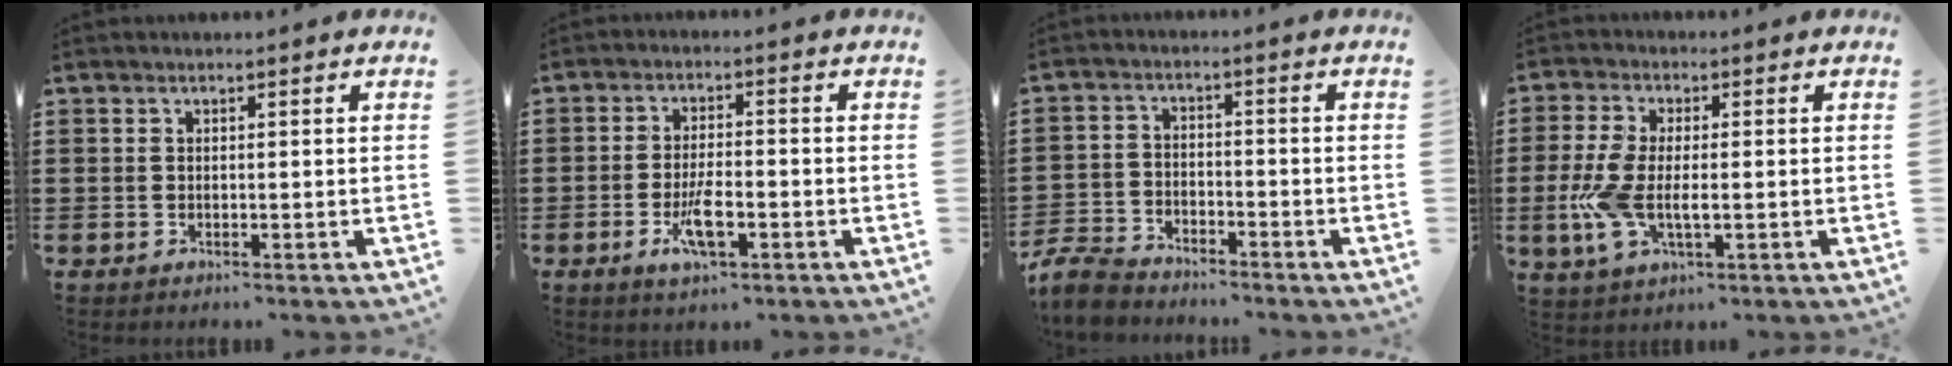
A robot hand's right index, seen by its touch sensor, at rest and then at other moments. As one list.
[{"total": 5.5, "force": [-2.2, 1.7, 4.7], "torque": [-0.096, -0.003, -0.042]}, {"total": 5.2, "force": [-4.9, 1.1, 1.1], "torque": [-0.046, -0.002, -0.103]}, {"total": 7.2, "force": [-1.2, 3.2, 6.4], "torque": [-0.159, -0.011, -0.029]}]